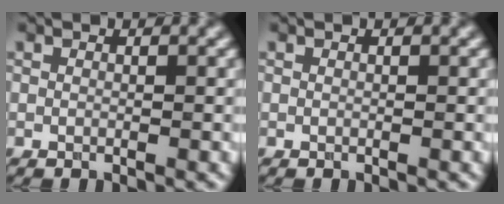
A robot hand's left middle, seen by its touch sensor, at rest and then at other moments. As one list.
[{"total": 0.0}]